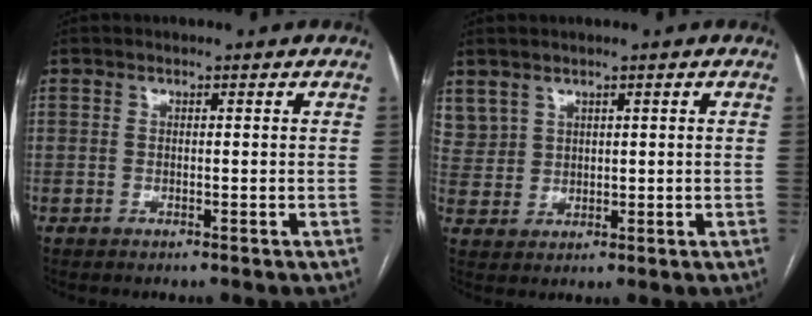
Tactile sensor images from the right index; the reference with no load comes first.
{"total": 5.6, "force": [3.6, 4.2, 1.1], "torque": [-0.029, 0.014, 0.085]}